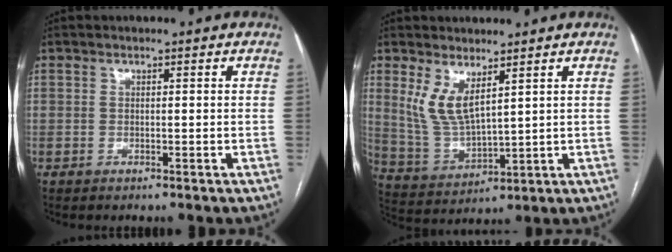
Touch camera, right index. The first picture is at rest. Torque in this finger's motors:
{"motor_torque": [0.24, 0.14, 0.19, 0.05]}